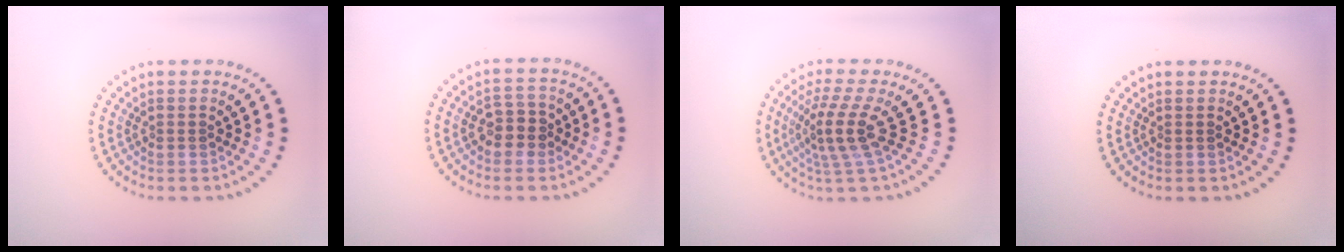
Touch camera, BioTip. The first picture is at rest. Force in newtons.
{"total": 2.6, "press": 2.6, "slide": 0.4}
{"total": 3.9, "press": 2.9, "slide": 2.6}
{"total": 0.0}